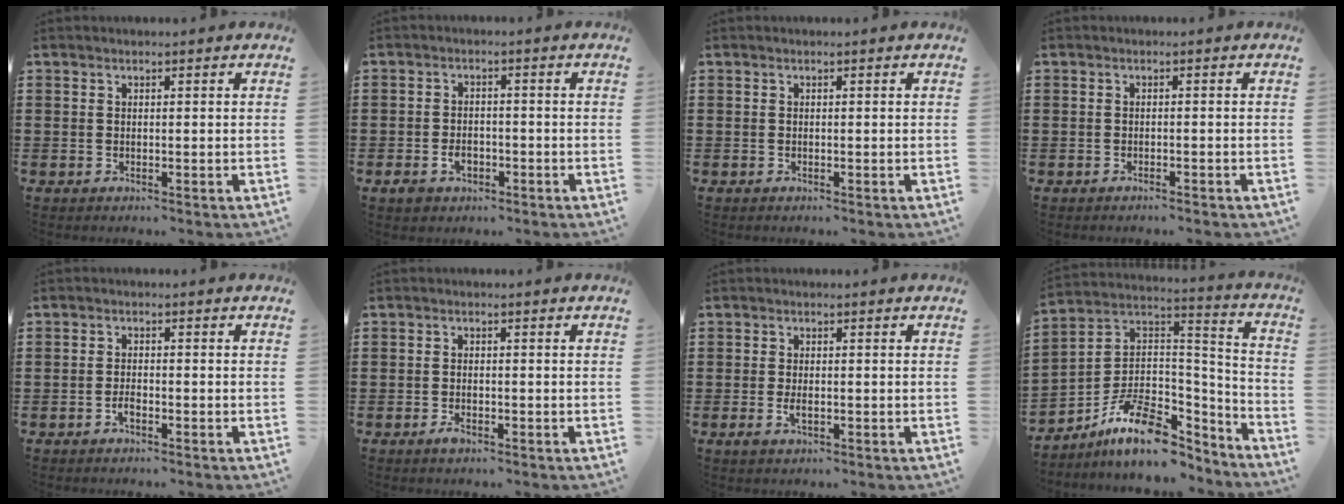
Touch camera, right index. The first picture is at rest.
{"total": 2.8, "force": [-1.4, 2.0, 1.5], "torque": [-0.028, 0.002, -0.027]}
{"total": 0.0}
{"total": 0.8, "force": [-0.8, 0.0, 0.2], "torque": [-0.007, -0.002, -0.016]}
{"total": 1.8, "force": [-1.0, 0.6, 1.3], "torque": [-0.026, -0.001, -0.018]}
{"total": 1.6, "force": [-0.8, 0.7, 1.2], "torque": [-0.022, 0.000, -0.016]}
{"total": 1.9, "force": [-0.4, 0.8, 1.7], "torque": [-0.040, -0.004, -0.008]}
{"total": 12.3, "force": [-7.4, 6.1, 7.7], "torque": [-0.163, 0.020, -0.136]}